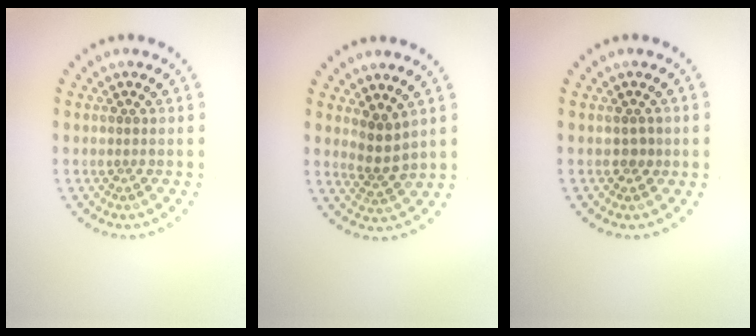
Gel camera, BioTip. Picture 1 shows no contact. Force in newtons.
{"total": 2.2, "press": 1.8, "slide": 1.3}
{"total": 0.8, "press": 0.7, "slide": 0.4}